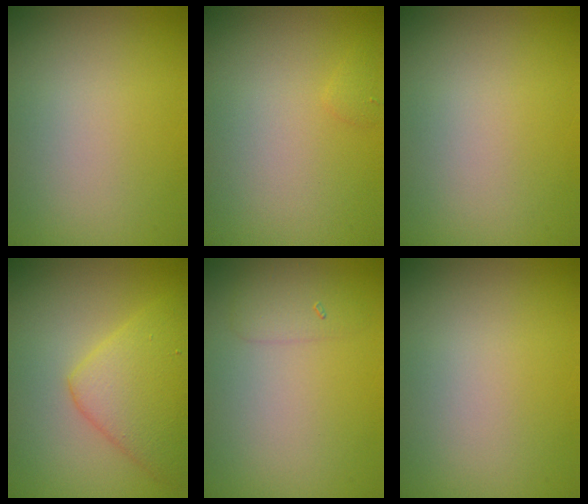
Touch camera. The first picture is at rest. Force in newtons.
{"total": 0.6, "press": 0.6, "slide": 0.1}
{"total": 0.0}
{"total": 5.0, "press": 5.0, "slide": 0.2}
{"total": 1.5, "press": 1.5, "slide": 0.0}
{"total": 0.0}